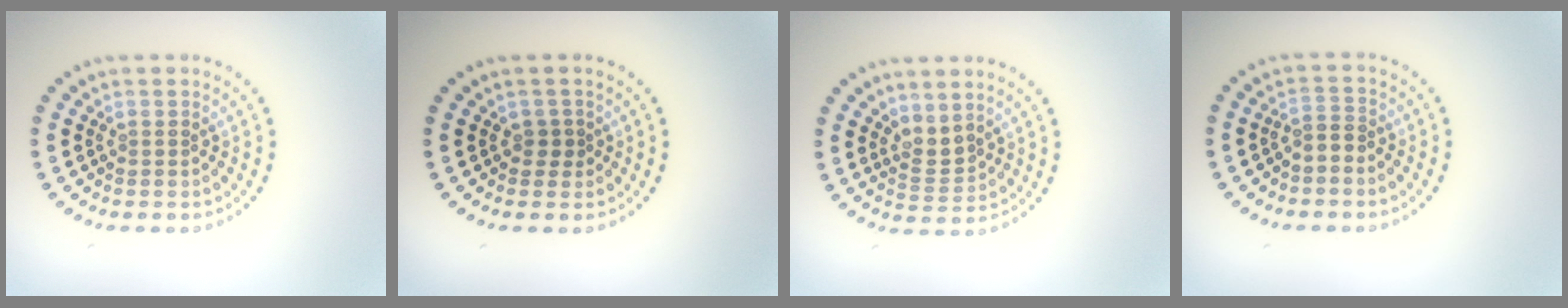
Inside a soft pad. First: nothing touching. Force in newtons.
{"total": 1.1, "press": 0.8, "slide": 0.7}
{"total": 1.9, "press": 1.4, "slide": 1.3}
{"total": 1.8, "press": 1.2, "slide": 1.2}